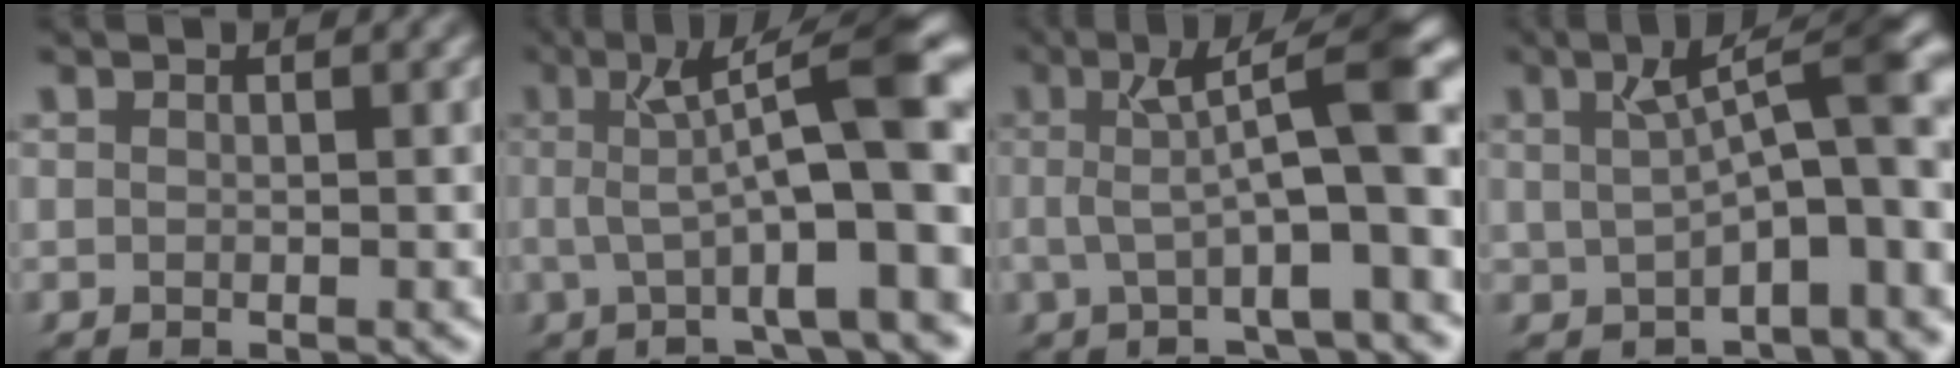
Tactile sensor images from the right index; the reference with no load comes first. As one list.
[{"total": 9.8, "force": [0.6, 2.9, 9.3], "torque": [-0.126, 0.010, 0.005]}, {"total": 7.3, "force": [0.1, 1.8, 7.1], "torque": [-0.101, 0.008, 0.001]}, {"total": 7.5, "force": [-0.5, 3.0, 6.9], "torque": [-0.078, -0.009, 0.006]}]